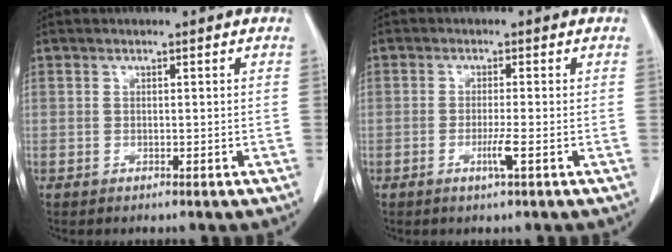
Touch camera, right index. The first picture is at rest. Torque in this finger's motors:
{"motor_torque": [0.39, 0.02, 0.07, 0.03]}